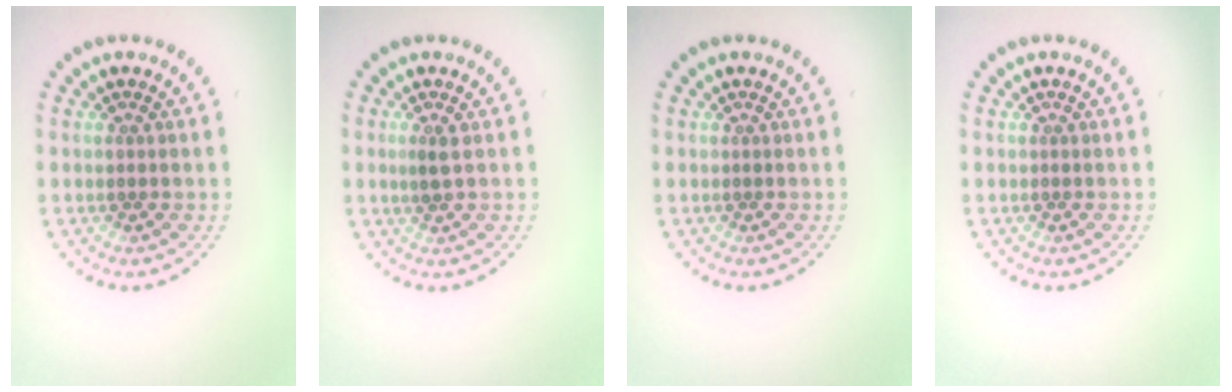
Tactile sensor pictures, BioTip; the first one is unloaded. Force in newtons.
{"total": 1.1, "press": 1.1, "slide": 0.4}
{"total": 0.0}
{"total": 0.0}